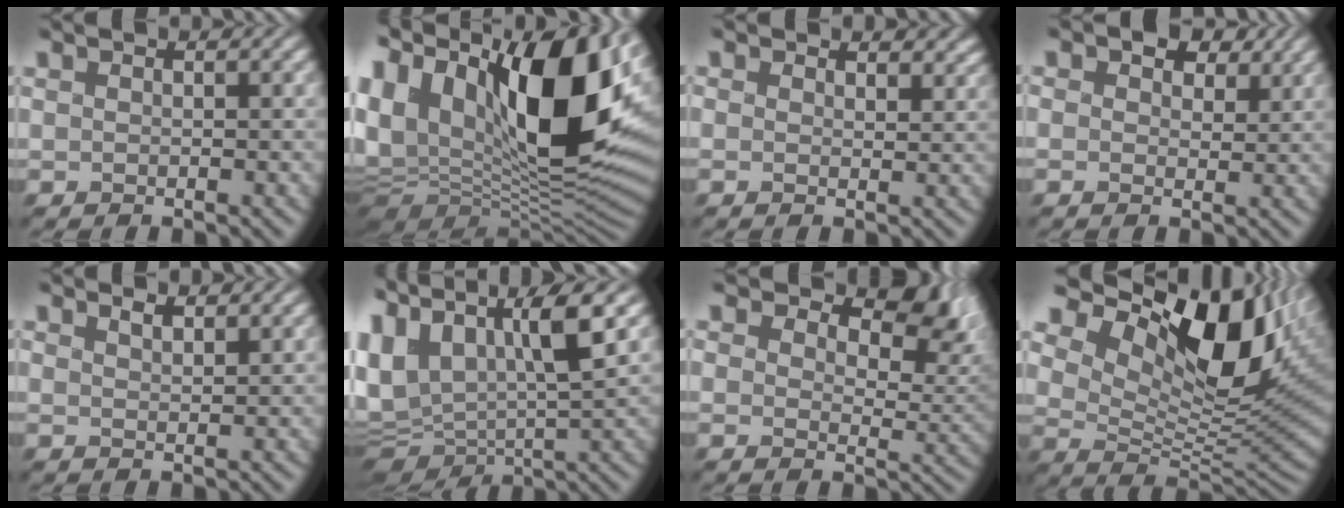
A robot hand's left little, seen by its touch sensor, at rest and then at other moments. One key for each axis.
{"total": 21.0, "fx": 6.6, "fy": 10.8, "fz": 16.7, "tx": -0.300, "ty": 0.047, "tz": 0.101}
{"total": 3.2, "fx": 2.7, "fy": 1.4, "fz": 1.2, "tx": -0.026, "ty": -0.003, "tz": 0.029}
{"total": 5.6, "fx": 3.2, "fy": 3.4, "fz": 3.0, "tx": -0.060, "ty": -0.001, "tz": 0.038}
{"total": 0.8, "fx": 0.6, "fy": 0.0, "fz": 0.5, "tx": -0.009, "ty": -0.003, "tz": 0.006}
{"total": 10.7, "fx": 3.9, "fy": 4.9, "fz": 8.7, "tx": -0.188, "ty": 0.002, "tz": 0.068}
{"total": 8.4, "fx": 5.1, "fy": 4.7, "fz": 4.8, "tx": -0.074, "ty": -0.009, "tz": 0.079}
{"total": 14.4, "fx": 6.3, "fy": 6.9, "fz": 11.0, "tx": -0.200, "ty": 0.011, "tz": 0.108}